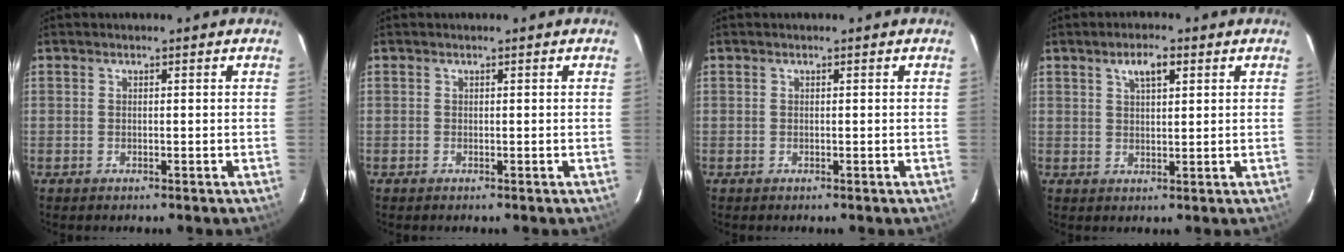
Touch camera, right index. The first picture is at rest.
{"total": 0.0}
{"total": 0.0}
{"total": 4.3, "force": [2.2, 1.6, 3.3], "torque": [-0.056, 0.012, 0.039]}